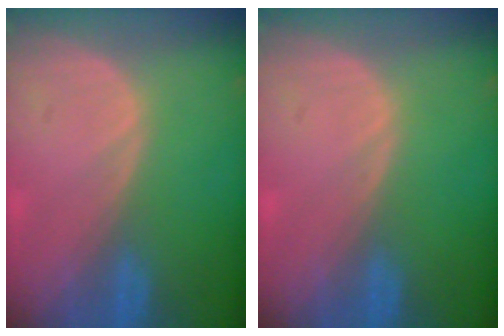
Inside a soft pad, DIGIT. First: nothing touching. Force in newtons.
{"total": 0.0}